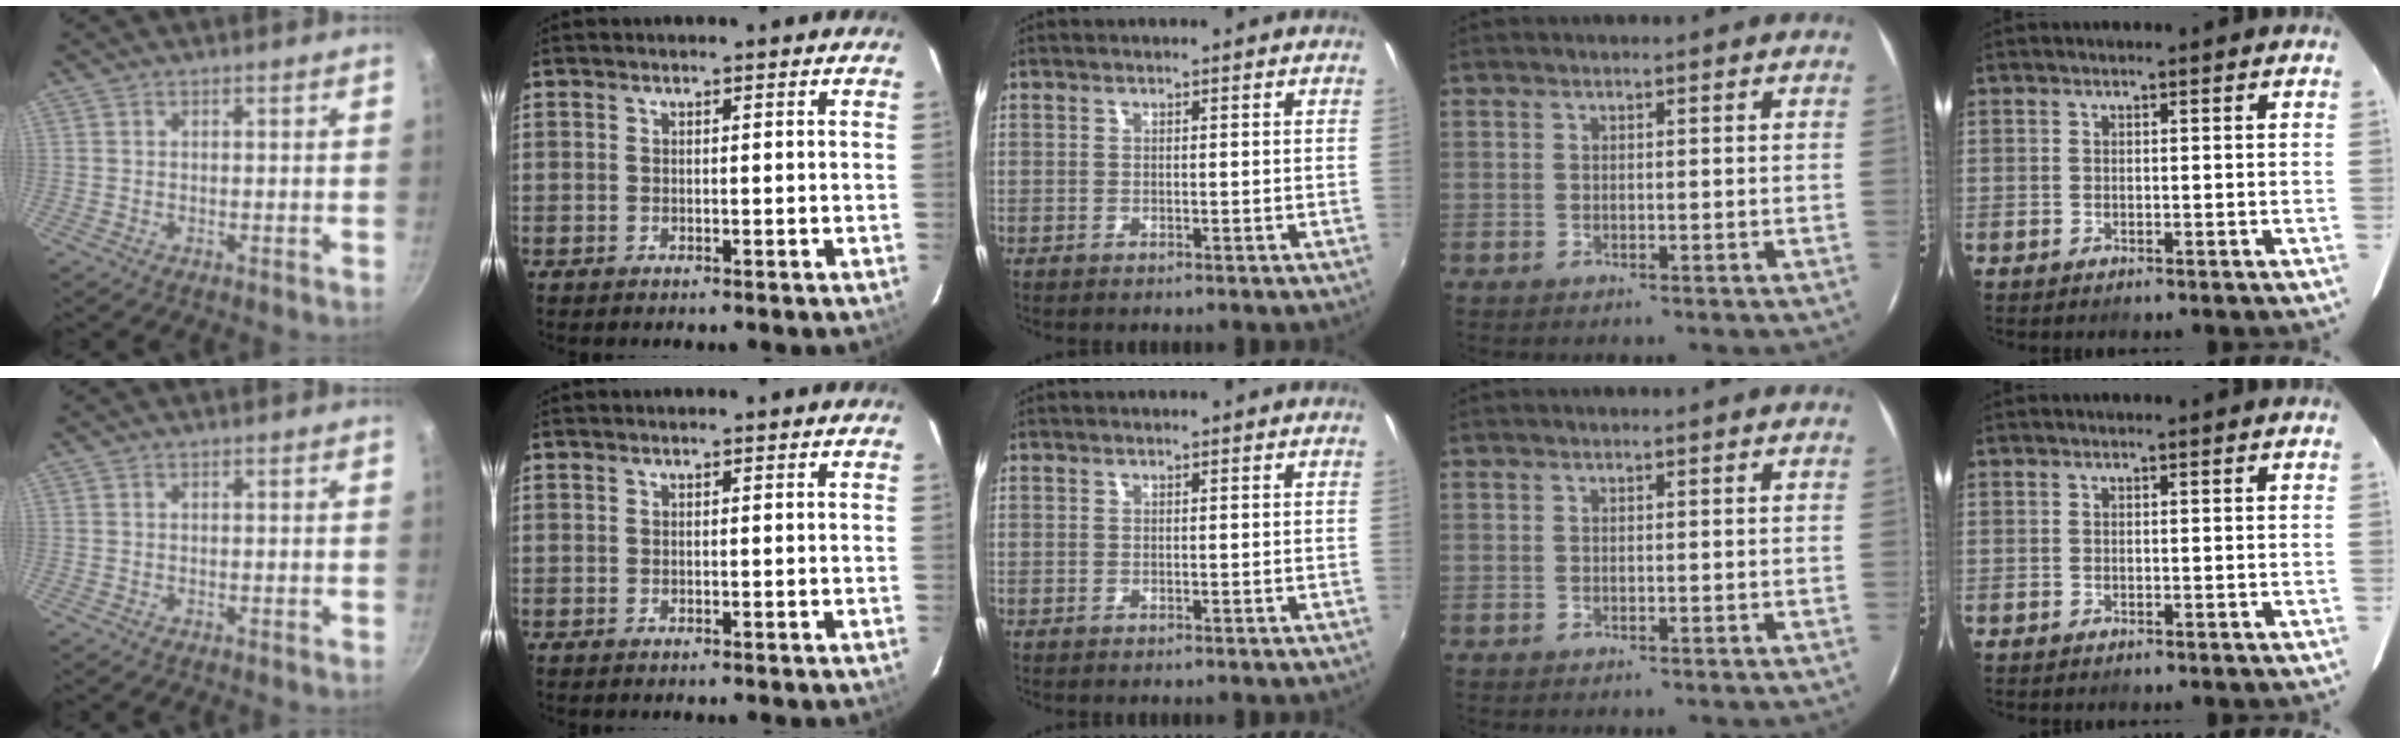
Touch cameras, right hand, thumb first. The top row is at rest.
{}